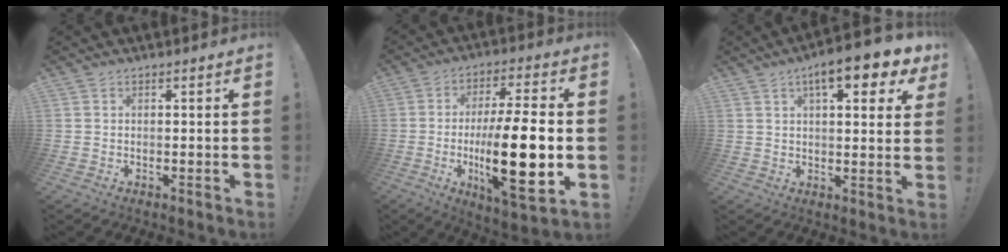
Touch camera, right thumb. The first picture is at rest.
{"total": 22.0, "force": [-3.4, 6.4, 20.7], "torque": [-0.356, -0.001, -0.052]}
{"total": 11.2, "force": [5.7, 3.3, 9.1], "torque": [-0.122, -0.024, 0.087]}